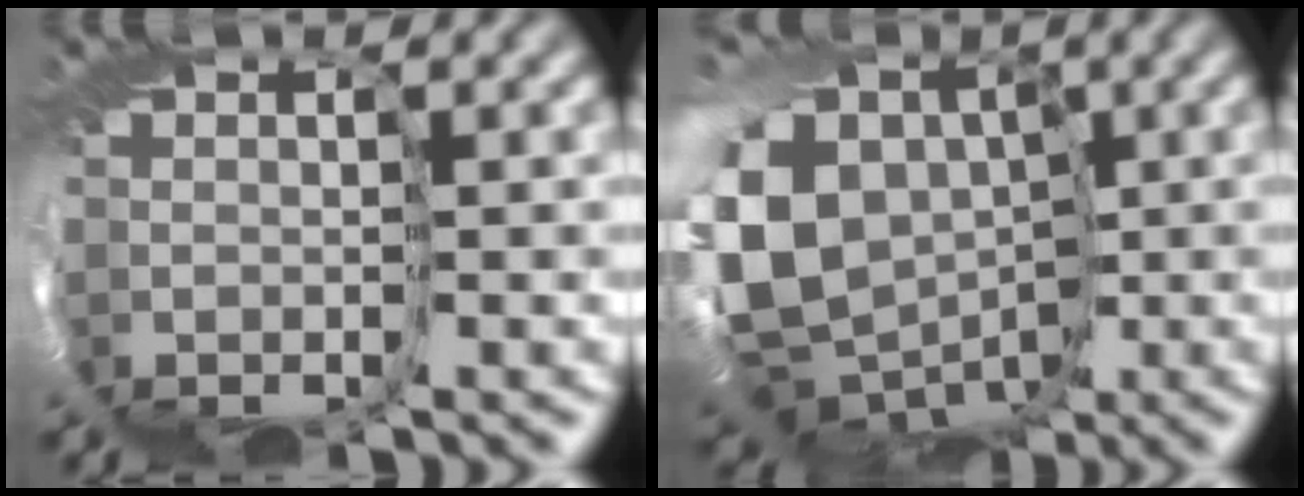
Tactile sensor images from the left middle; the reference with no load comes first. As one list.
[{"total": 16.1, "force": [-1.1, 13.0, 9.5], "torque": [-0.210, 0.013, -0.051]}]